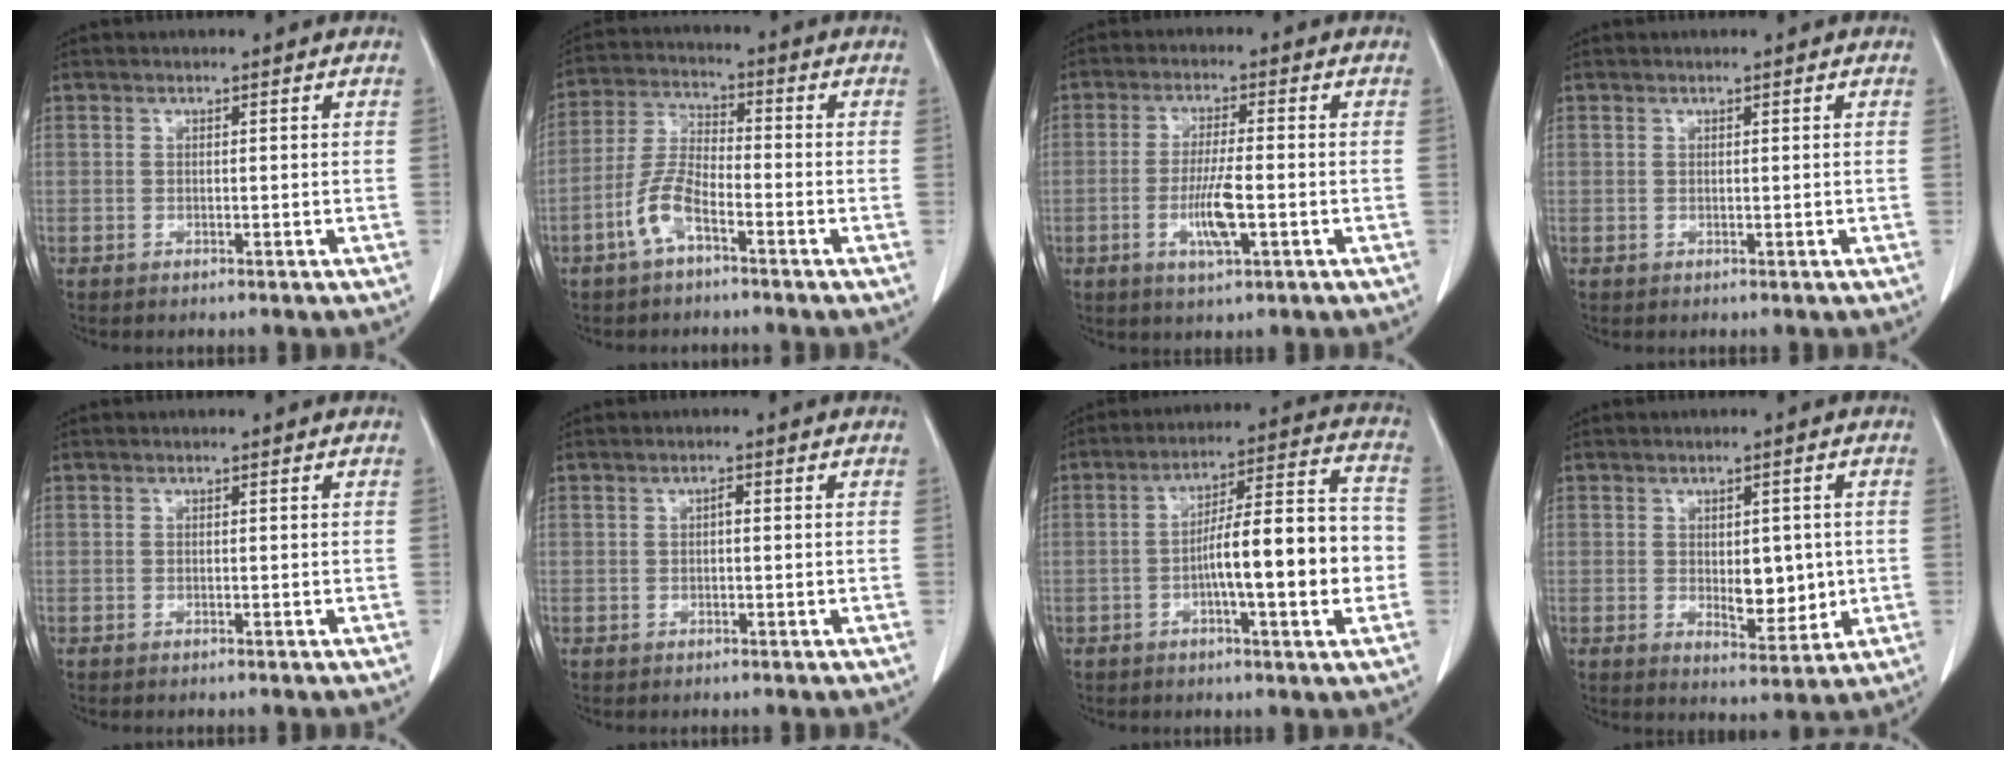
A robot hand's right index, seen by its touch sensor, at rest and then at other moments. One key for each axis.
{"total": 6.7, "fx": -3.6, "fy": 2.1, "fz": 5.2, "tx": -0.120, "ty": 0.004, "tz": -0.076}
{"total": 6.3, "fx": -1.8, "fy": 0.7, "fz": 6.0, "tx": -0.117, "ty": -0.009, "tz": -0.033}
{"total": 0.0}
{"total": 0.0}
{"total": 0.8, "fx": 0.1, "fy": 0.3, "fz": 0.7, "tx": -0.011, "ty": 0.003, "tz": 0.000}
{"total": 14.2, "fx": -2.7, "fy": 1.9, "fz": 13.8, "tx": -0.213, "ty": 0.024, "tz": -0.042}
{"total": 5.9, "fx": -0.1, "fy": 2.9, "fz": 5.1, "tx": -0.067, "ty": -0.007, "tz": 0.009}